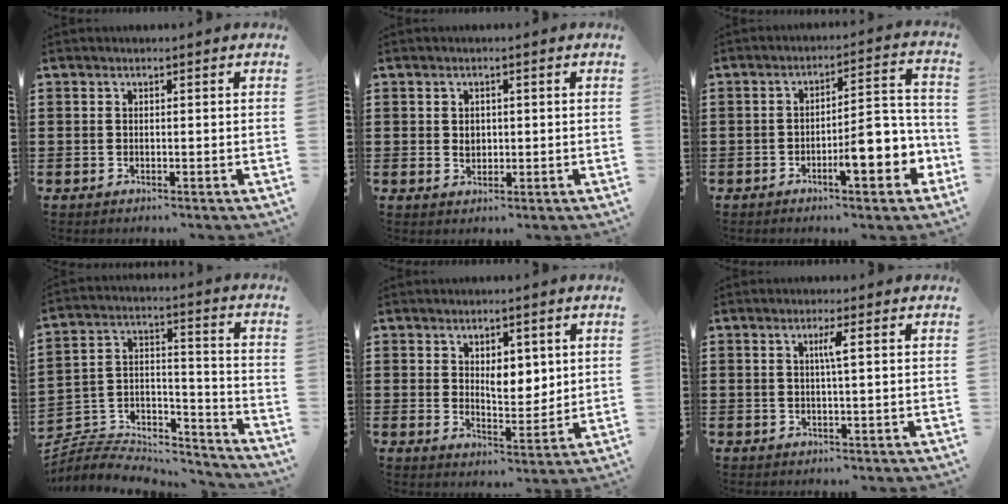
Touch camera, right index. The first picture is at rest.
{"total": 1.6, "force": [0.2, 1.2, 1.1], "torque": [-0.024, 0.006, 0.004]}
{"total": 8.3, "force": [-3.7, 2.7, 7.0], "torque": [-0.085, -0.004, -0.063]}
{"total": 6.0, "force": [-5.5, 2.1, 1.2], "torque": [-0.032, 0.002, -0.112]}
{"total": 4.7, "force": [2.2, 2.8, 3.0], "torque": [-0.044, -0.001, 0.034]}
{"total": 2.3, "force": [0.5, -0.3, 2.2], "torque": [-0.043, -0.003, 0.005]}